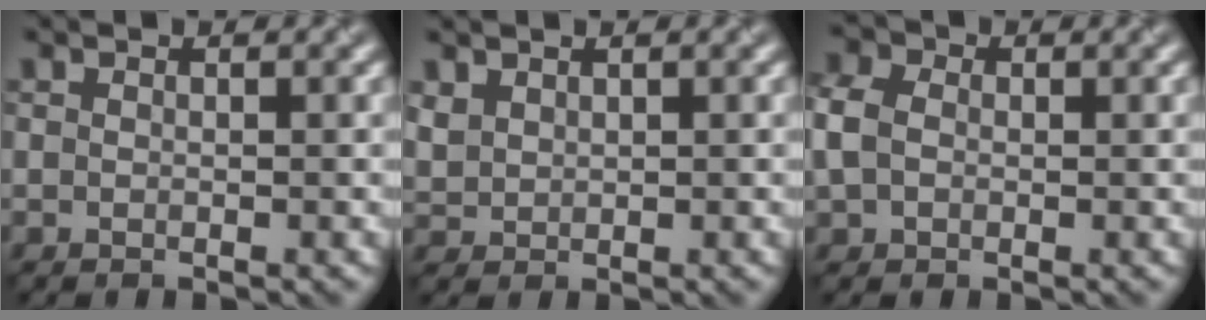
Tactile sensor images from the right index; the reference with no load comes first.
{"total": 1.6, "force": [1.1, 1.1, 0.5], "torque": [-0.019, 0.002, 0.029]}
{"total": 3.8, "force": [0.3, 3.0, 2.2], "torque": [-0.071, 0.013, -0.003]}